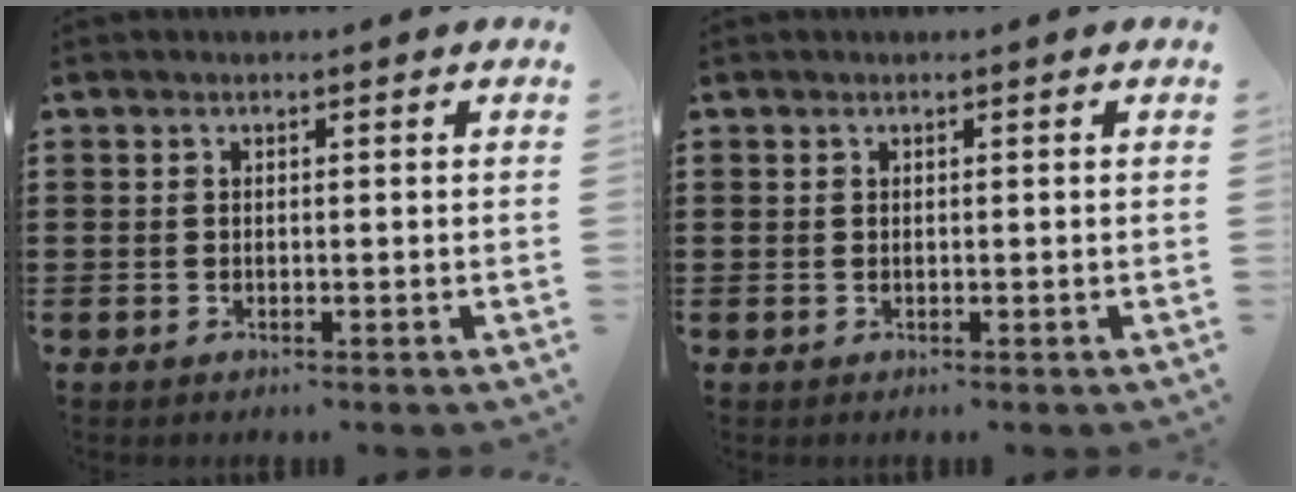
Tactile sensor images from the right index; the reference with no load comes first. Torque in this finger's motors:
{"motor_torque": [1.04, 1.10, 0.01, -0.07]}